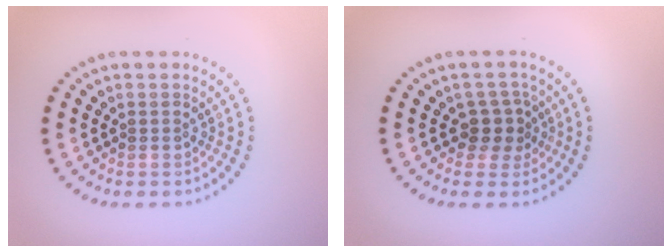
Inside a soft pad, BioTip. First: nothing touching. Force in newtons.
{"total": 2.2, "press": 1.8, "slide": 1.3}